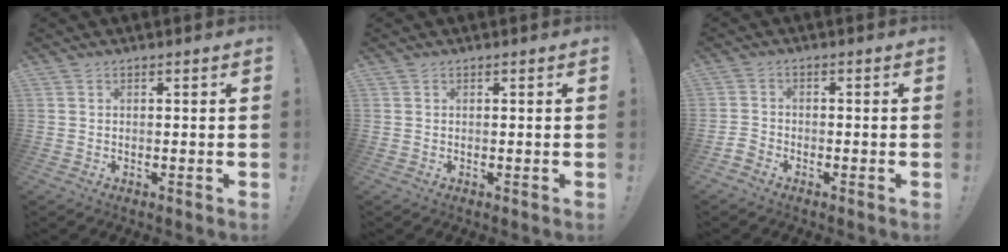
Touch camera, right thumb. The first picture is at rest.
{"total": 0.0}
{"total": 3.2, "force": [-2.5, 1.7, 0.9], "torque": [-0.030, 0.007, -0.049]}